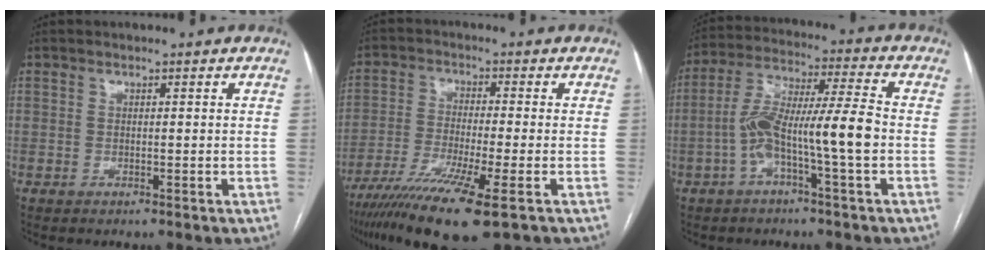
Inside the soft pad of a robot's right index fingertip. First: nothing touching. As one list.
[{"total": 12.6, "force": [-7.8, 0.1, 9.8], "torque": [-0.186, -0.032, -0.135]}, {"total": 11.5, "force": [-2.8, 0.3, 11.2], "torque": [-0.215, 0.026, -0.057]}]